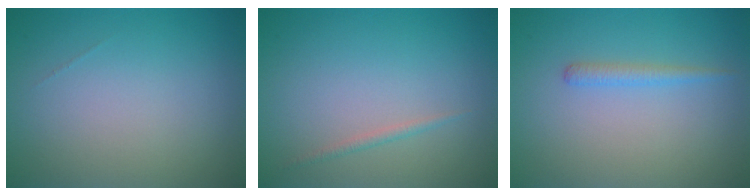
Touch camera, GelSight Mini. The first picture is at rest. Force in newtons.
{"total": 0.7, "press": 0.7, "slide": 0.1}
{"total": 1.3, "press": 1.3, "slide": 0.0}